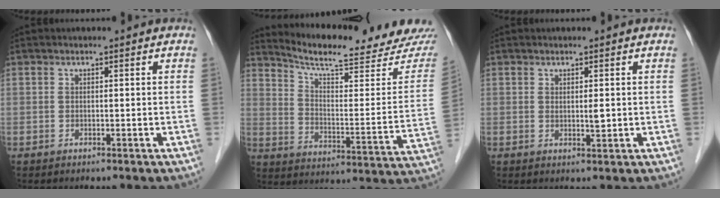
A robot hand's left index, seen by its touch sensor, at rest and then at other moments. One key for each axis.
{"total": 20.3, "fx": 19.2, "fy": 0.9, "fz": 6.6, "tx": -0.108, "ty": -0.072, "tz": 0.258}
{"total": 1.3, "fx": 0.3, "fy": 0.3, "fz": 1.3, "tx": -0.023, "ty": -0.003, "tz": 0.007}